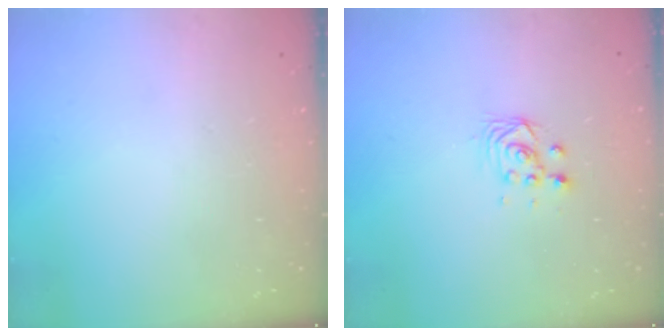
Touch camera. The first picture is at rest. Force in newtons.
{"total": 3.0, "press": 3.0, "slide": 0.1}